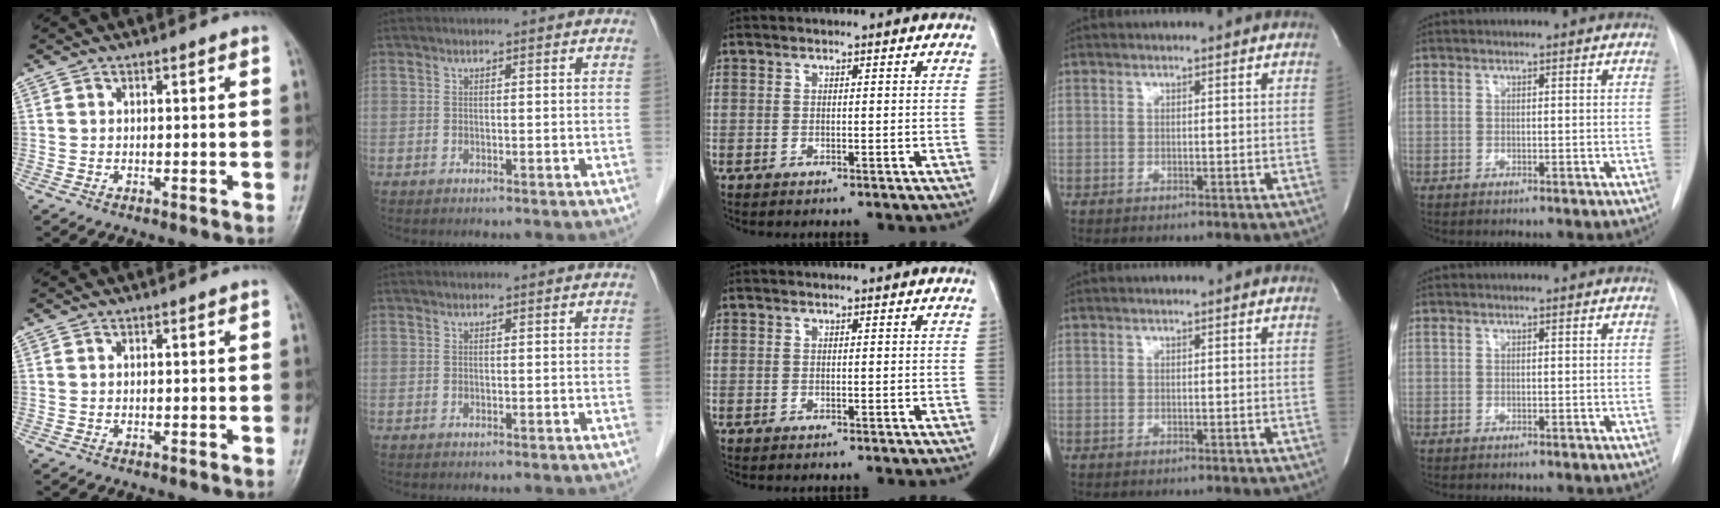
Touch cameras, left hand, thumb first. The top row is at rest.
{}